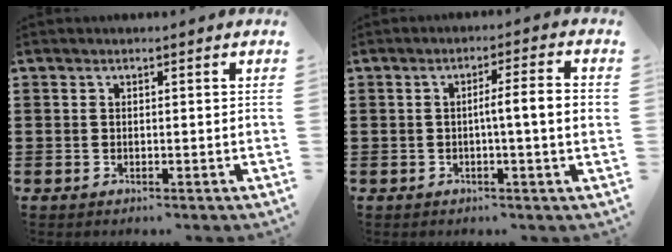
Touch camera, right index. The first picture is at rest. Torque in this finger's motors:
{"motor_torque": [1.10, -0.42, 0.19, 0.13]}